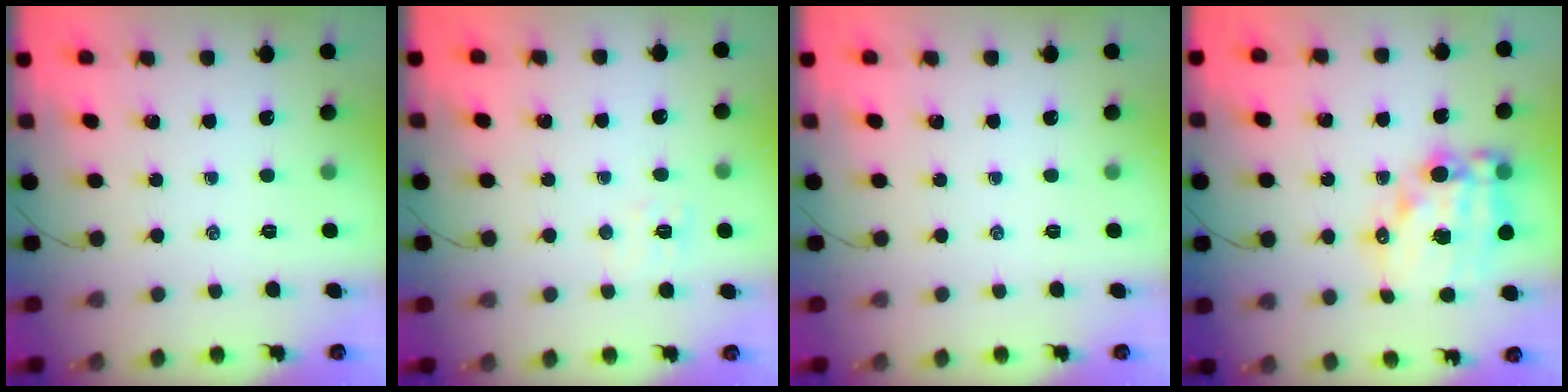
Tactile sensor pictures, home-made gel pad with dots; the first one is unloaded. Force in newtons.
{"total": 6.3, "press": 6.1, "slide": 1.6}
{"total": 0.0}
{"total": 15.7, "press": 15.3, "slide": 3.5}